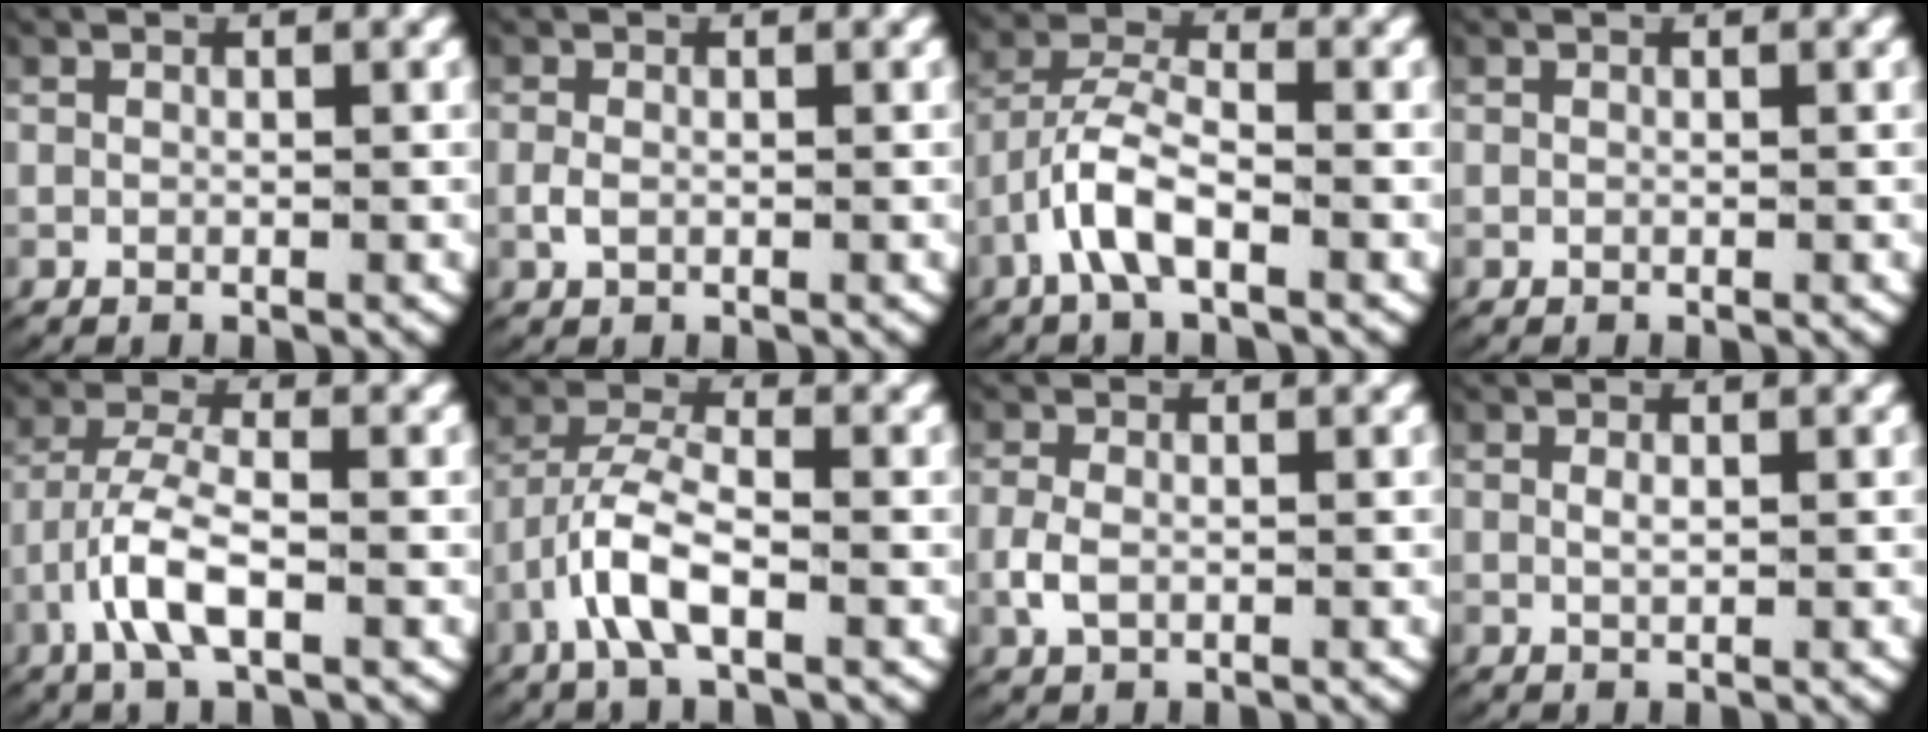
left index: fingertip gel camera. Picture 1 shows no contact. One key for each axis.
{"total": 1.0, "fx": -0.3, "fy": 0.6, "fz": 0.7, "tx": -0.026, "ty": -0.006, "tz": 0.000}
{"total": 3.7, "fx": -1.2, "fy": 2.0, "fz": 2.9, "tx": -0.074, "ty": -0.005, "tz": -0.025}
{"total": 0.0}
{"total": 4.5, "fx": -1.3, "fy": 2.0, "fz": 3.8, "tx": -0.101, "ty": -0.018, "tz": -0.016}
{"total": 4.1, "fx": -1.1, "fy": 2.1, "fz": 3.4, "tx": -0.091, "ty": -0.009, "tz": -0.019}
{"total": 1.9, "fx": -0.4, "fy": 1.3, "fz": 1.3, "tx": -0.044, "ty": -0.007, "tz": -0.002}
{"total": 0.7, "fx": 0.2, "fy": 0.1, "fz": 0.7, "tx": -0.018, "ty": -0.007, "tz": 0.008}